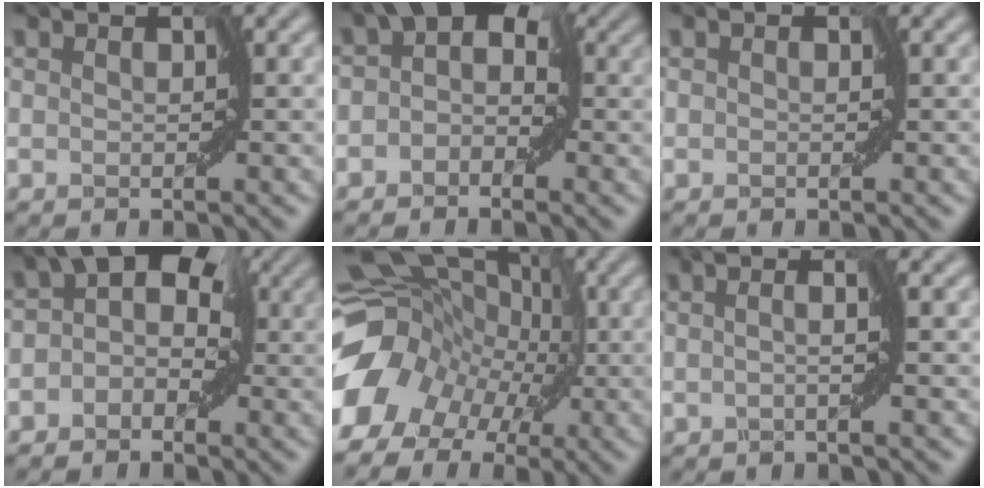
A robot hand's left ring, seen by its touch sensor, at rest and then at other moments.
{"total": 4.8, "force": [0.4, 3.4, 3.4], "torque": [-0.029, 0.012, -0.007]}
{"total": 0.0}
{"total": 6.6, "force": [1.2, 4.7, 4.5], "torque": [-0.036, 0.020, -0.001]}
{"total": 10.0, "force": [-2.2, 8.0, 5.5], "torque": [-0.099, -0.001, -0.051]}
{"total": 1.3, "force": [-0.1, -0.6, 1.1], "torque": [-0.023, 0.000, -0.007]}